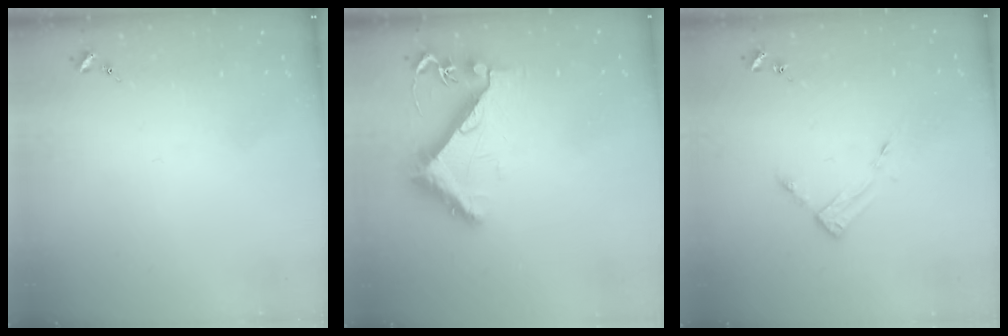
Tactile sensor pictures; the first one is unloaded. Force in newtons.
{"total": 8.9, "press": 8.9, "slide": 0.3}
{"total": 4.2, "press": 4.2, "slide": 0.5}